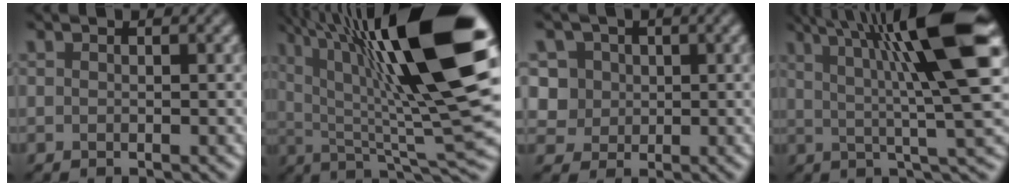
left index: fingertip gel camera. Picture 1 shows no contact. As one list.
[{"total": 17.1, "force": [6.4, 3.8, 15.4], "torque": [-0.243, 0.010, 0.119]}, {"total": 4.1, "force": [0.8, 3.9, 1.0], "torque": [-0.015, 0.006, 0.013]}, {"total": 11.9, "force": [3.4, 1.8, 11.3], "torque": [-0.159, 0.009, 0.055]}]